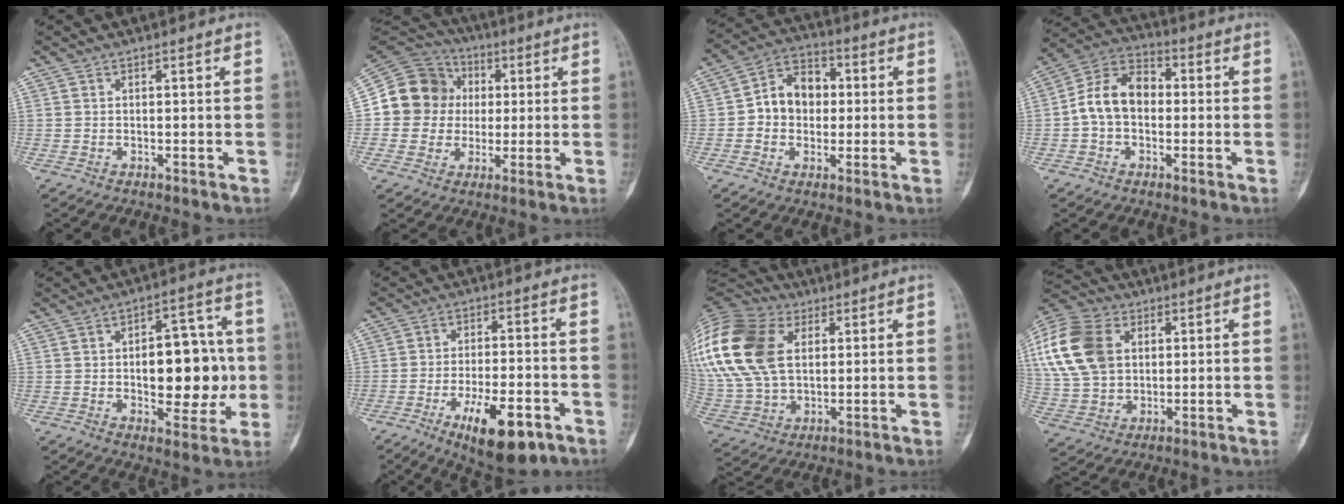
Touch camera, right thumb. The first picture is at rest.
{"total": 14.1, "force": [1.1, 13.3, 4.7], "torque": [-0.057, 0.028, 0.017]}
{"total": 9.8, "force": [0.3, 7.8, 5.9], "torque": [-0.061, 0.026, -0.005]}
{"total": 10.9, "force": [-0.4, 7.7, 7.6], "torque": [-0.125, 0.036, -0.021]}
{"total": 15.9, "force": [-0.7, 8.6, 13.4], "torque": [-0.139, 0.020, -0.004]}
{"total": 13.9, "force": [-6.8, 5.4, 10.8], "torque": [-0.160, 0.021, -0.097]}
{"total": 29.2, "force": [8.8, 19.7, 19.6], "torque": [-0.469, 0.039, 0.177]}
{"total": 19.4, "force": [5.0, 13.9, 12.6], "torque": [-0.264, 0.009, 0.095]}